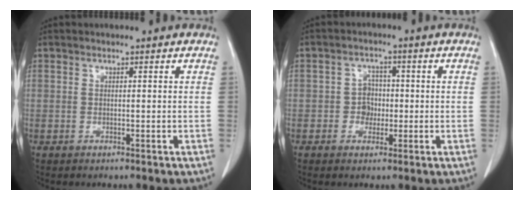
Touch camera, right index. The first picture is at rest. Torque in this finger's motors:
{"motor_torque": [0.28, -0.19, 0.00, 0.02]}